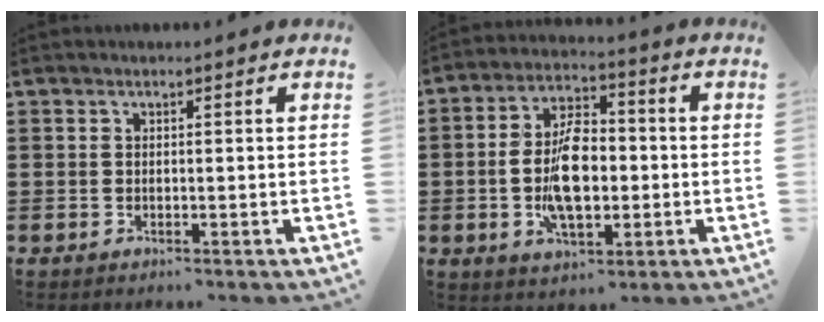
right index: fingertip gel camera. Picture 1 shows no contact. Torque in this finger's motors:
{"motor_torque": [2.14, 0.00, 1.05, 0.21]}